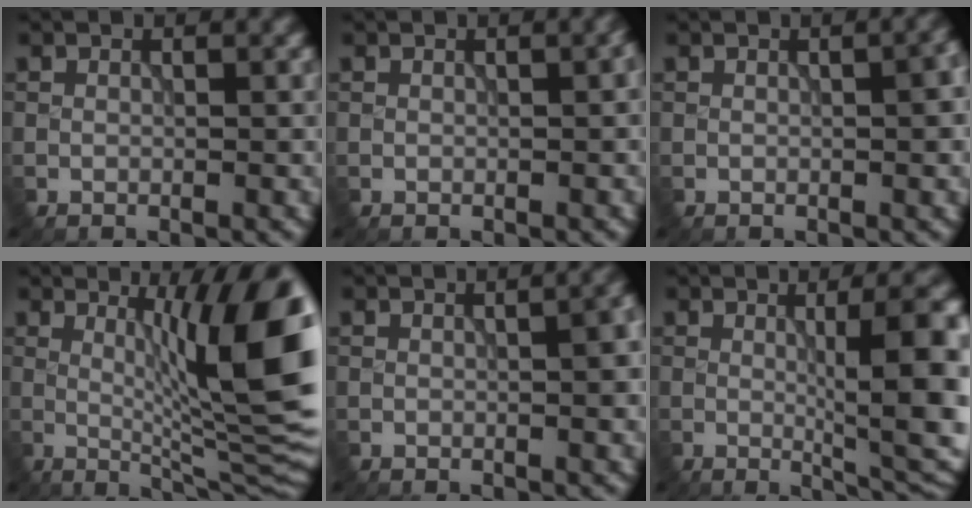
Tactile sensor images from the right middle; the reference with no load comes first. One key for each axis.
{"total": 1.5, "fx": 0.1, "fy": 0.6, "fz": 1.4, "tx": -0.010, "ty": -0.003, "tz": 0.010}
{"total": 3.1, "fx": 0.1, "fy": 1.0, "fz": 3.0, "tx": -0.027, "ty": 0.003, "tz": 0.008}
{"total": 12.6, "fx": 2.4, "fy": 2.6, "fz": 12.1, "tx": -0.154, "ty": -0.008, "tz": 0.040}
{"total": 3.6, "fx": 0.1, "fy": 1.2, "fz": 3.4, "tx": -0.029, "ty": 0.004, "tz": 0.008}
{"total": 10.1, "fx": 0.5, "fy": 2.4, "fz": 9.8, "tx": -0.113, "ty": -0.001, "tz": 0.013}